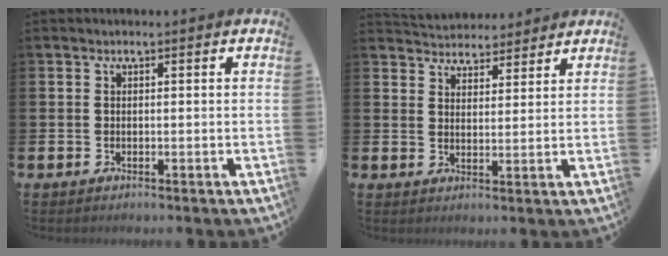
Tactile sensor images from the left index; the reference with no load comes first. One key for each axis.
{"total": 4.3, "fx": 4.1, "fy": 1.0, "fz": -0.5, "tx": -0.006, "ty": -0.024, "tz": 0.076}